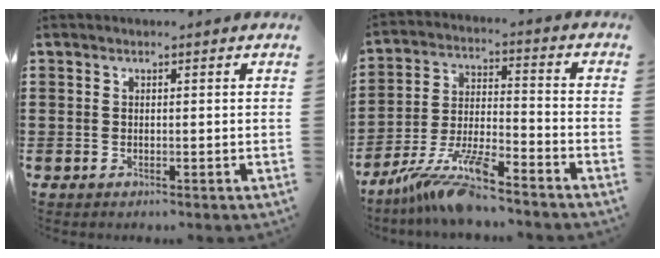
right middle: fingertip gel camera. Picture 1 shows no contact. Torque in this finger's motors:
{"motor_torque": [2.14, 0.00, 0.33, 0.21]}